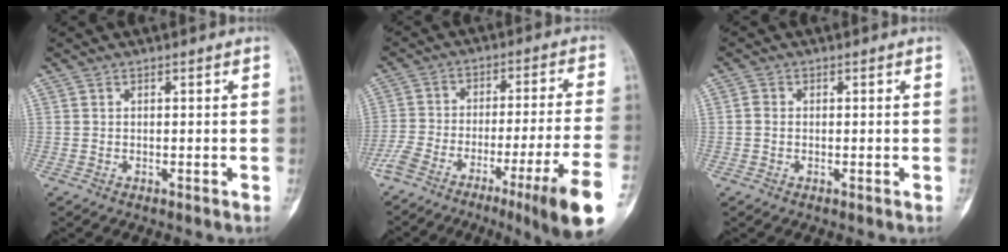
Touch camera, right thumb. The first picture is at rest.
{"total": 18.8, "force": [-10.4, 1.5, 15.6], "torque": [-0.237, 0.042, -0.167]}
{"total": 1.4, "force": [-0.1, 1.2, 0.7], "torque": [-0.010, 0.003, -0.003]}